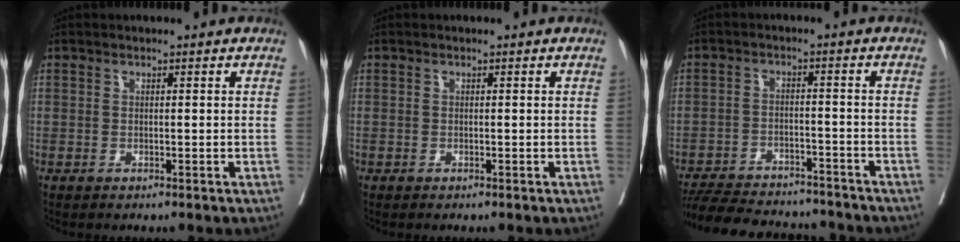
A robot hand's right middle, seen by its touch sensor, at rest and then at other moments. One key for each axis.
{"total": 0.0}
{"total": 17.0, "fx": -15.5, "fy": 4.2, "fz": 5.4, "tx": -0.121, "ty": -0.006, "tz": -0.221}